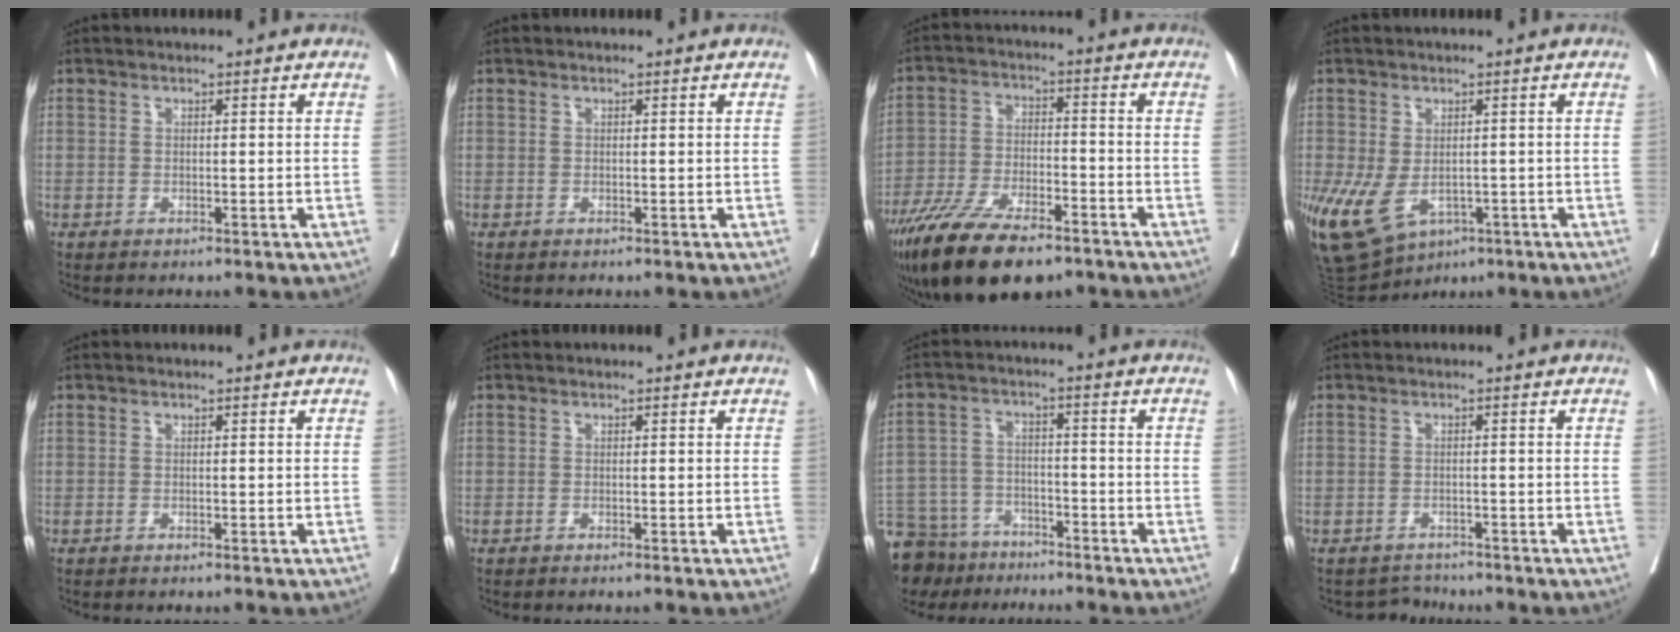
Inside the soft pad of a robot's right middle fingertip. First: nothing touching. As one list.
[{"total": 0.0}, {"total": 15.6, "force": [-11.4, 4.7, 9.6], "torque": [-0.191, -0.030, -0.200]}, {"total": 11.3, "force": [-4.5, 7.2, 7.6], "torque": [-0.159, -0.015, -0.058]}, {"total": 0.9, "force": [-0.7, -0.1, 0.5], "torque": [-0.005, 0.000, -0.009]}, {"total": 1.2, "force": [-1.0, -0.1, 0.7], "torque": [-0.008, 0.000, -0.012]}, {"total": 15.0, "force": [-12.0, 7.6, 4.6], "torque": [-0.121, 0.002, -0.188]}, {"total": 2.2, "force": [-2.0, 0.3, -1.0], "torque": [0.014, -0.007, -0.031]}]